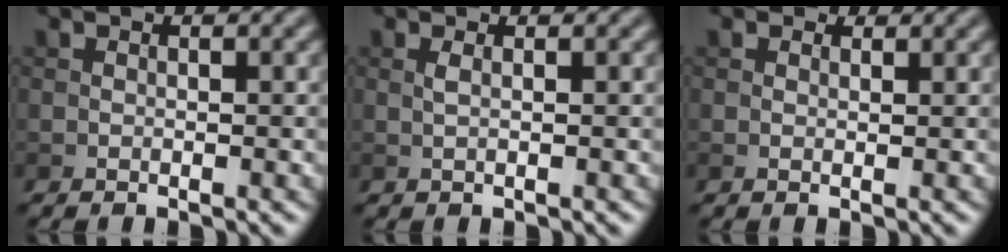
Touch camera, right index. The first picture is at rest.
{"total": 0.8, "force": [0.2, 0.2, 0.8], "torque": [-0.015, 0.005, 0.003]}
{"total": 0.9, "force": [0.7, 0.5, 0.3], "torque": [-0.007, -0.005, 0.006]}